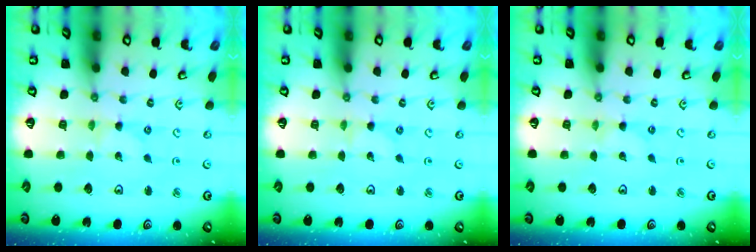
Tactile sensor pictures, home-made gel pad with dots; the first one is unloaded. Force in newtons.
{"total": 0.0}
{"total": 0.0}